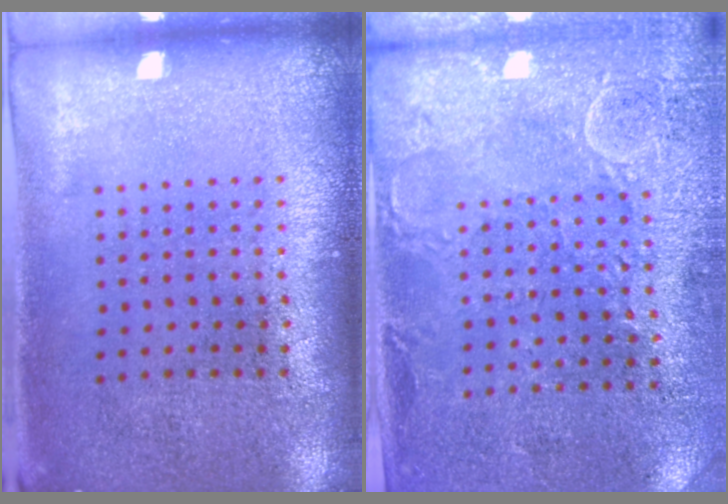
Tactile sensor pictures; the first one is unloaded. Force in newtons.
{"total": 2.7, "press": 2.5, "slide": 0.9}